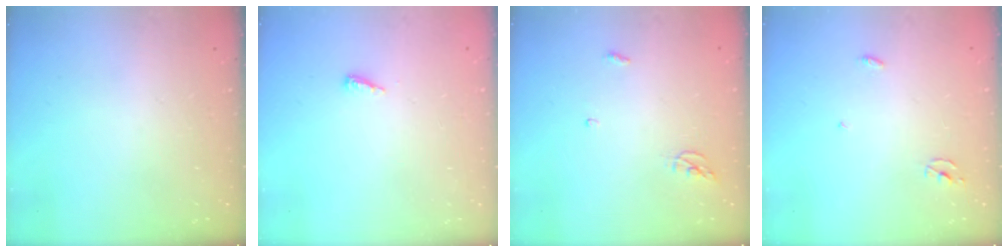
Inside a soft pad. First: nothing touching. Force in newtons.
{"total": 4.2, "press": 4.1, "slide": 0.4}
{"total": 3.6, "press": 3.6, "slide": 0.3}
{"total": 2.3, "press": 2.3, "slide": 0.1}